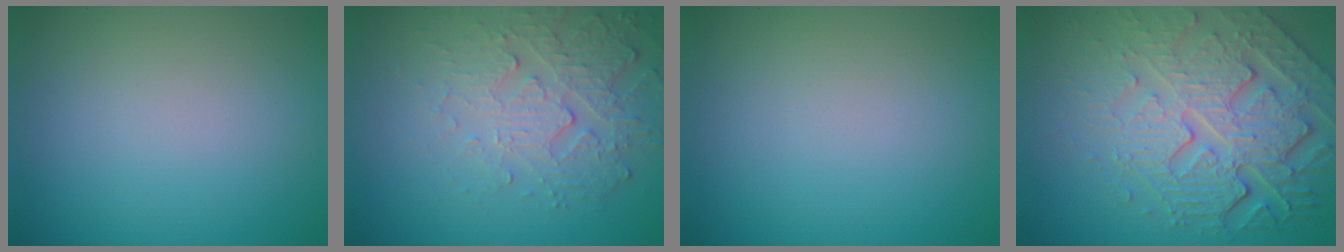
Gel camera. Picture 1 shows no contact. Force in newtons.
{"total": 4.2, "press": 3.6, "slide": 2.1}
{"total": 0.0}
{"total": 8.2, "press": 5.8, "slide": 5.7}